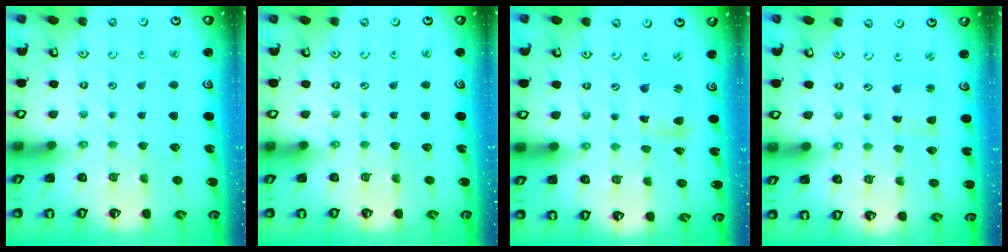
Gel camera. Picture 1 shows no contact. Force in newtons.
{"total": 0.0}
{"total": 4.2, "press": 4.2, "slide": 0.5}
{"total": 1.1, "press": 1.0, "slide": 0.2}